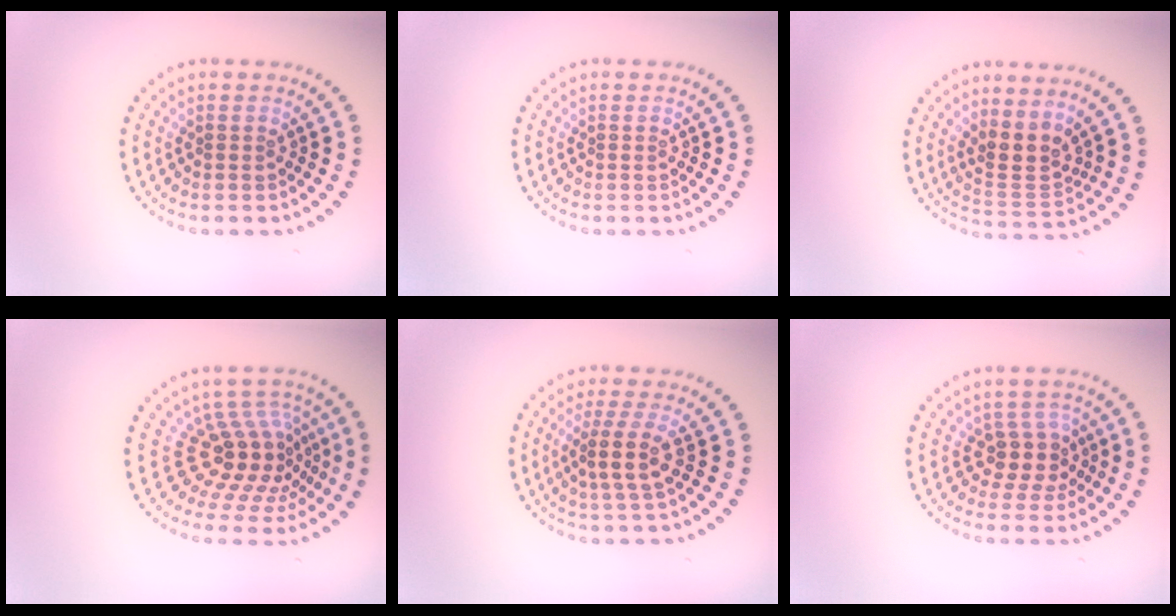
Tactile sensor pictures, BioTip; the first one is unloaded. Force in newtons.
{"total": 0.0}
{"total": 3.0, "press": 2.5, "slide": 1.7}
{"total": 5.2, "press": 3.7, "slide": 3.7}
{"total": 2.9, "press": 2.3, "slide": 1.8}
{"total": 2.9, "press": 2.2, "slide": 1.9}